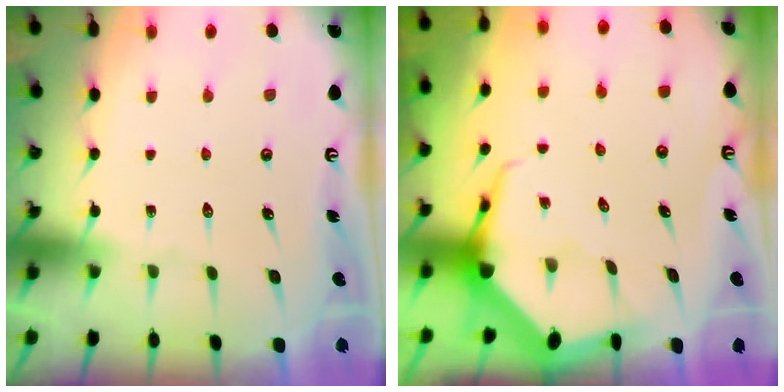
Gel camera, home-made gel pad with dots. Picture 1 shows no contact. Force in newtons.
{"total": 6.1, "press": 6.1, "slide": 0.5}